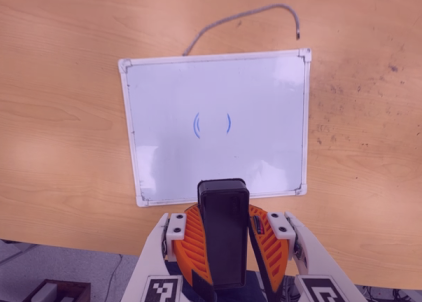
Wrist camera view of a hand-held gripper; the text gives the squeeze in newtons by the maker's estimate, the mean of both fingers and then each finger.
{"total": 10.2, "left": 10.0, "right": 10.3}